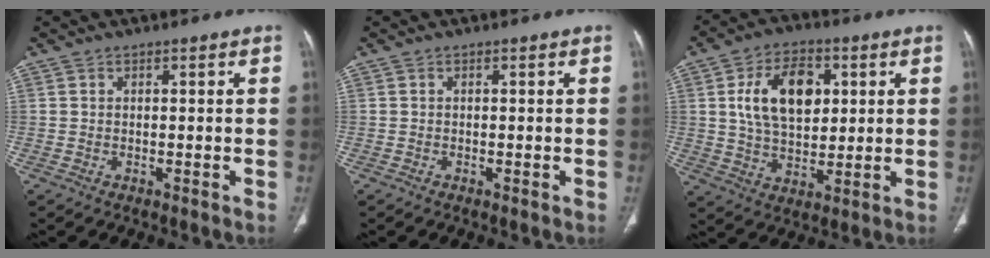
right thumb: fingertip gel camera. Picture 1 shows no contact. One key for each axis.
{"total": 0.0}
{"total": 14.1, "fx": 3.4, "fy": 8.8, "fz": 10.4, "tx": -0.151, "ty": -0.002, "tz": 0.061}